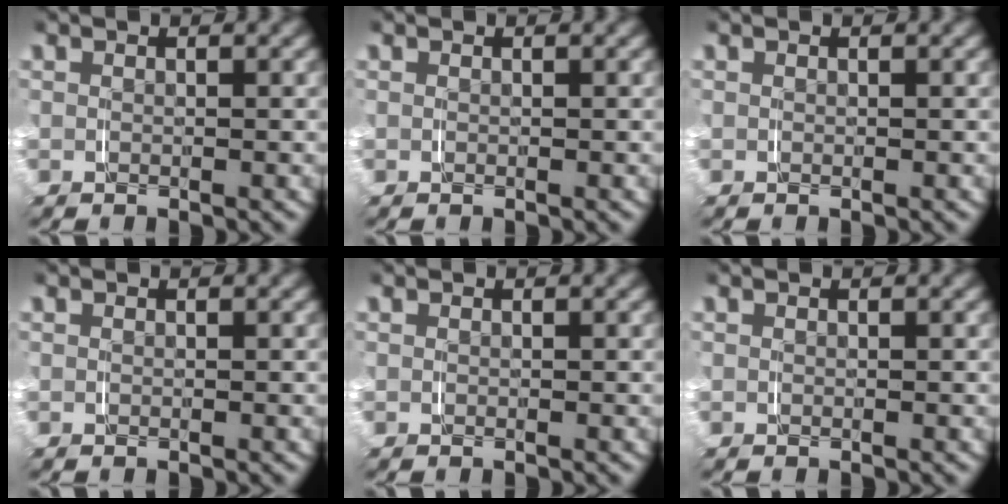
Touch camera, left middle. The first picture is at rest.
{"total": 0.0}
{"total": 0.0}
{"total": 0.0}
{"total": 0.0}
{"total": 0.0}